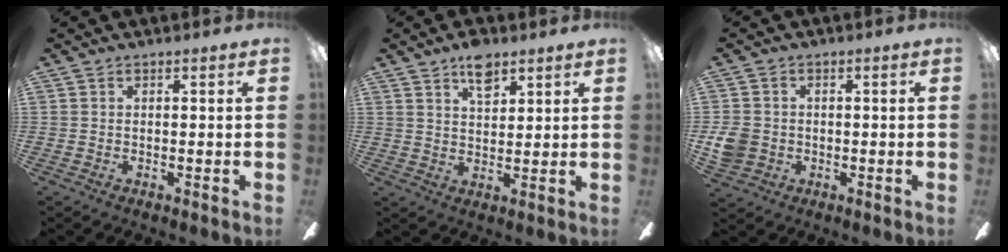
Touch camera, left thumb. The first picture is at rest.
{"total": 7.1, "force": [4.6, 3.5, 4.0], "torque": [-0.058, -0.018, 0.080]}
{"total": 6.1, "force": [-0.9, 5.4, 2.5], "torque": [-0.059, 0.011, -0.013]}